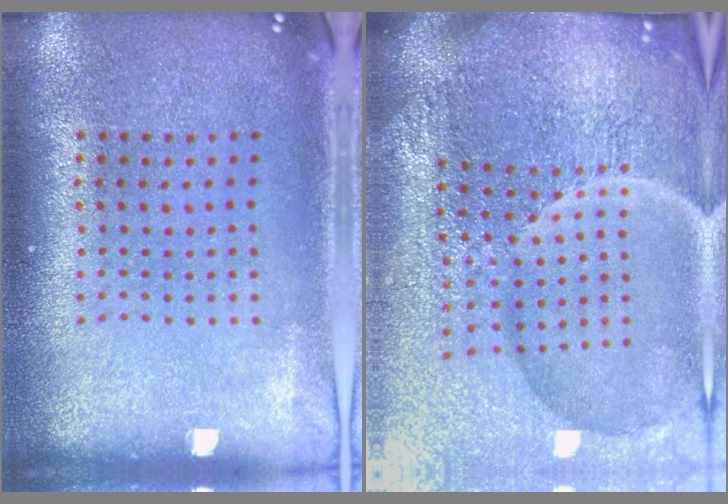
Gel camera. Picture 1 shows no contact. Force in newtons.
{"total": 7.2, "press": 6.3, "slide": 3.5}